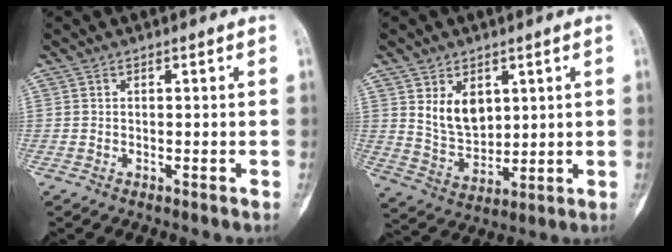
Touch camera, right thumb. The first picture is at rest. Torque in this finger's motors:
{"motor_torque": [0.48, 0.50, 0.30, -0.23, 0.05]}